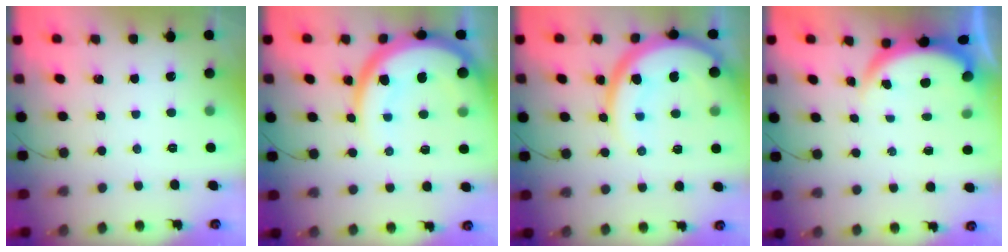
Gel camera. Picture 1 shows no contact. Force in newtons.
{"total": 16.4, "press": 16.3, "slide": 1.5}
{"total": 15.3, "press": 15.2, "slide": 1.3}
{"total": 3.9, "press": 3.9, "slide": 0.2}